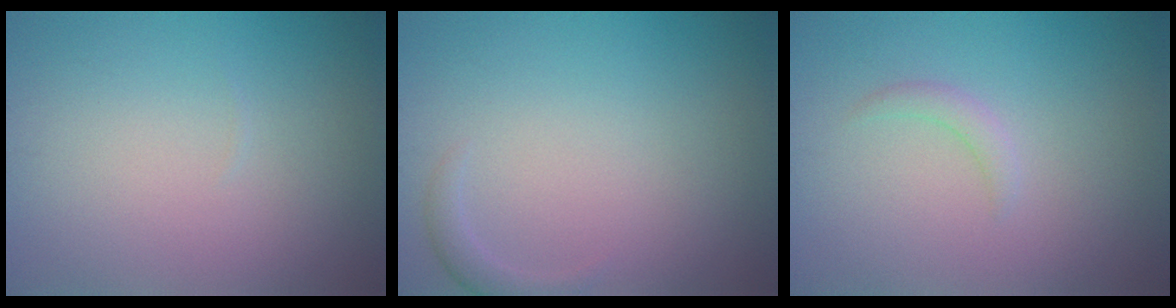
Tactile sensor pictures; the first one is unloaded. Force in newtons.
{"total": 1.2, "press": 1.2, "slide": 0.1}
{"total": 1.2, "press": 1.2, "slide": 0.2}